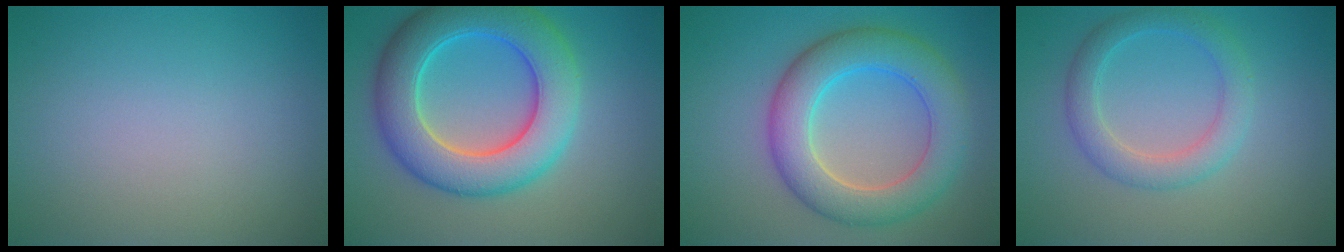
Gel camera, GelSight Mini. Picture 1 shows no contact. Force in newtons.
{"total": 9.0, "press": 9.0, "slide": 0.3}
{"total": 7.1, "press": 7.1, "slide": 0.2}
{"total": 3.3, "press": 3.3, "slide": 0.1}